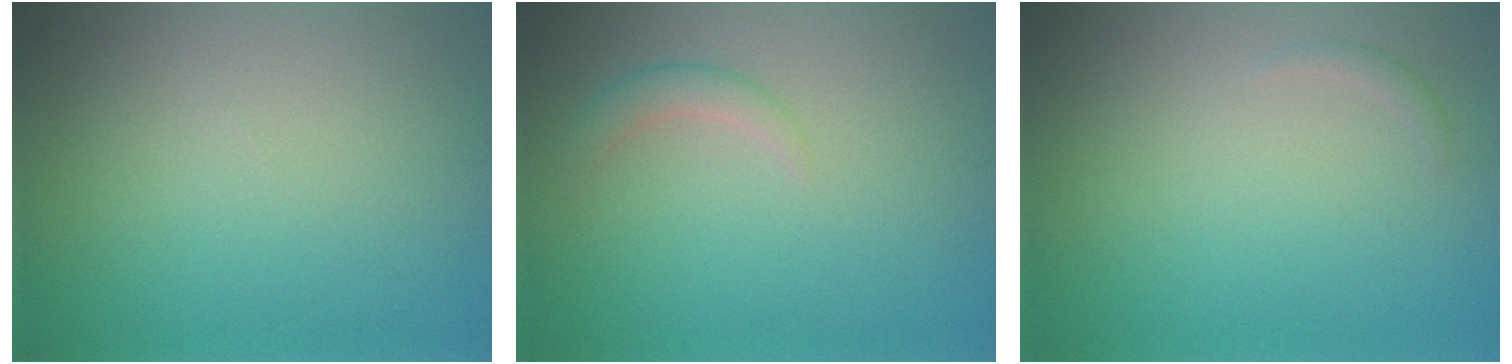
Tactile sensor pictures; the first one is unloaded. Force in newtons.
{"total": 1.5, "press": 1.5, "slide": 0.1}
{"total": 0.6, "press": 0.6, "slide": 0.0}